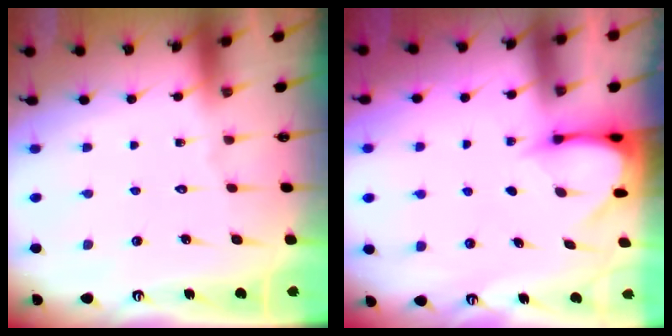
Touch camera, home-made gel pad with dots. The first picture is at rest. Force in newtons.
{"total": 3.6, "press": 3.6, "slide": 0.3}